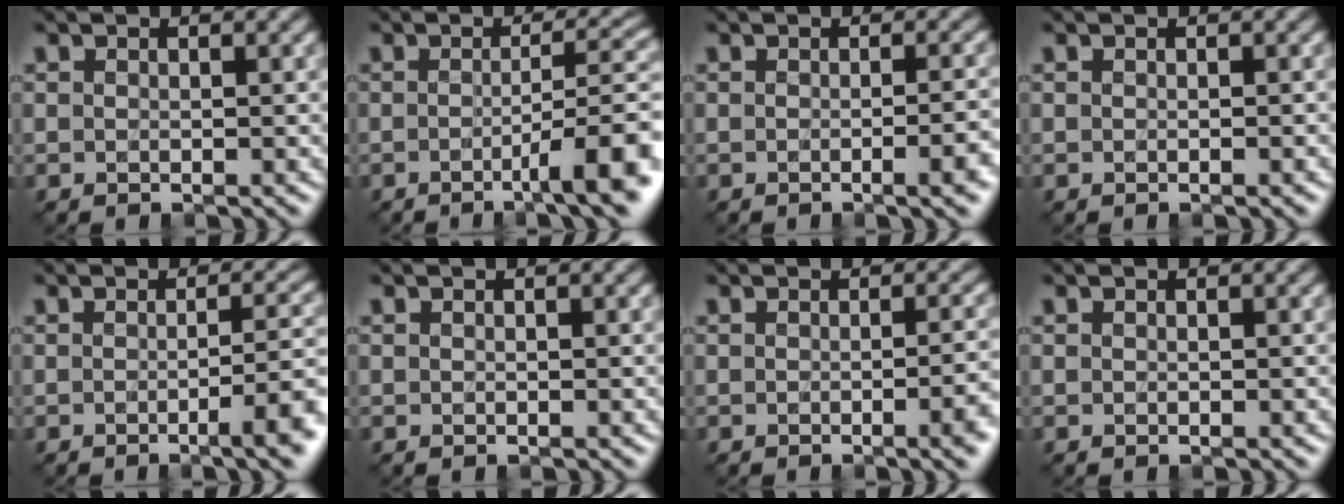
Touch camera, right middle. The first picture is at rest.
{"total": 6.8, "force": [-2.2, 1.3, 6.3], "torque": [-0.079, 0.003, -0.035]}
{"total": 3.2, "force": [-1.0, 1.0, 2.9], "torque": [-0.027, 0.000, -0.013]}
{"total": 0.6, "force": [-0.1, 0.2, 0.5], "torque": [0.001, -0.002, -0.004]}
{"total": 4.5, "force": [-1.4, 1.0, 4.1], "torque": [-0.049, 0.001, -0.024]}
{"total": 0.0}
{"total": 4.0, "force": [-1.1, 1.4, 3.6], "torque": [-0.030, -0.004, -0.011]}
{"total": 0.0}